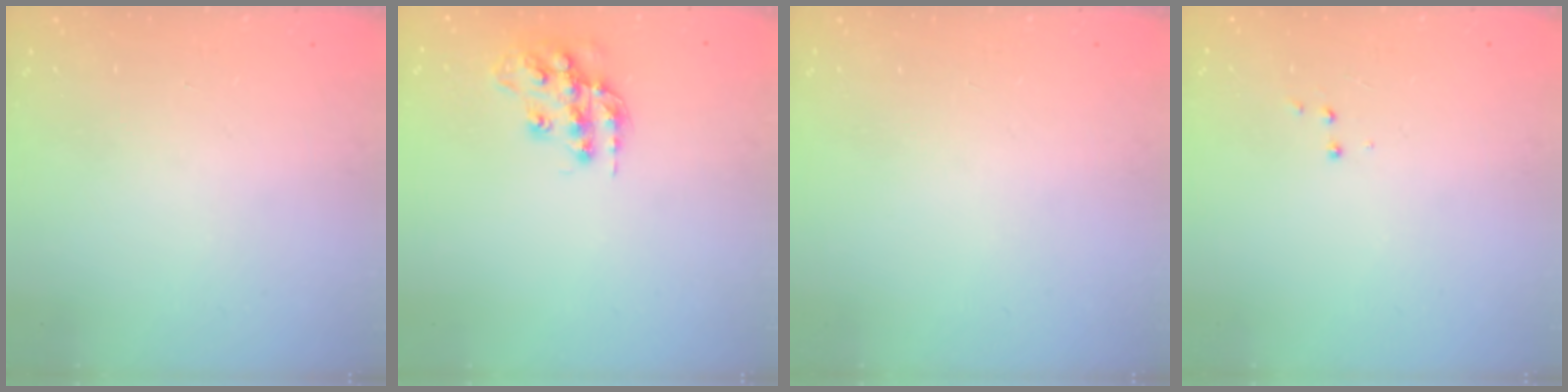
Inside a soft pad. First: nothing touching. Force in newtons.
{"total": 14.2, "press": 14.2, "slide": 0.9}
{"total": 0.0}
{"total": 3.6, "press": 3.5, "slide": 0.7}